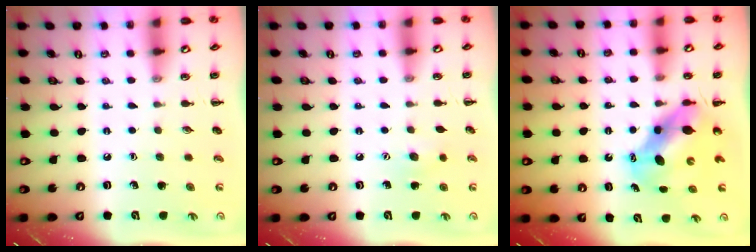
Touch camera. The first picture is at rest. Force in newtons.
{"total": 5.9, "press": 5.7, "slide": 1.2}
{"total": 6.7, "press": 6.6, "slide": 1.2}